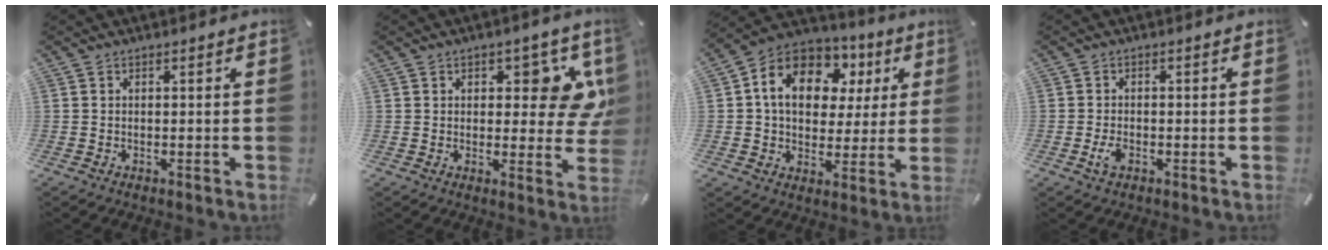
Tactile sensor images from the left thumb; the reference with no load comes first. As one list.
[{"total": 9.8, "force": [3.9, 5.6, 7.0], "torque": [-0.071, -0.020, 0.062]}, {"total": 14.6, "force": [4.7, 11.3, 8.0], "torque": [-0.149, -0.012, 0.087]}, {"total": 2.8, "force": [-1.0, 1.5, 2.1], "torque": [-0.058, -0.005, -0.023]}]